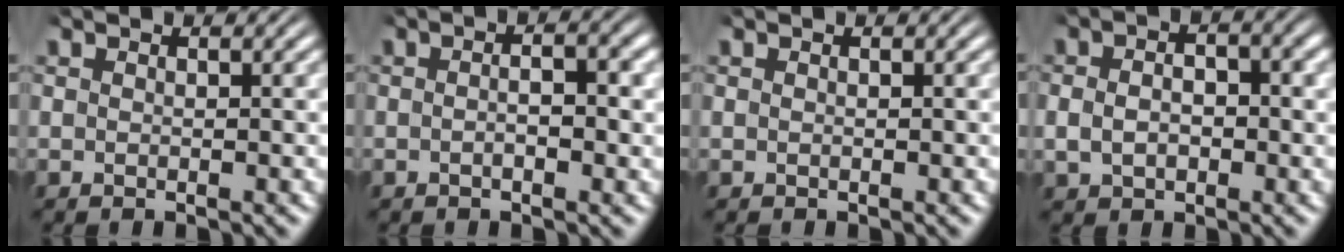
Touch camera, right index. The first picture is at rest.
{"total": 2.5, "force": [-0.3, 0.7, 2.4], "torque": [-0.030, 0.007, -0.012]}
{"total": 0.0}
{"total": 3.3, "force": [-0.5, 2.2, 2.4], "torque": [-0.041, -0.002, -0.003]}